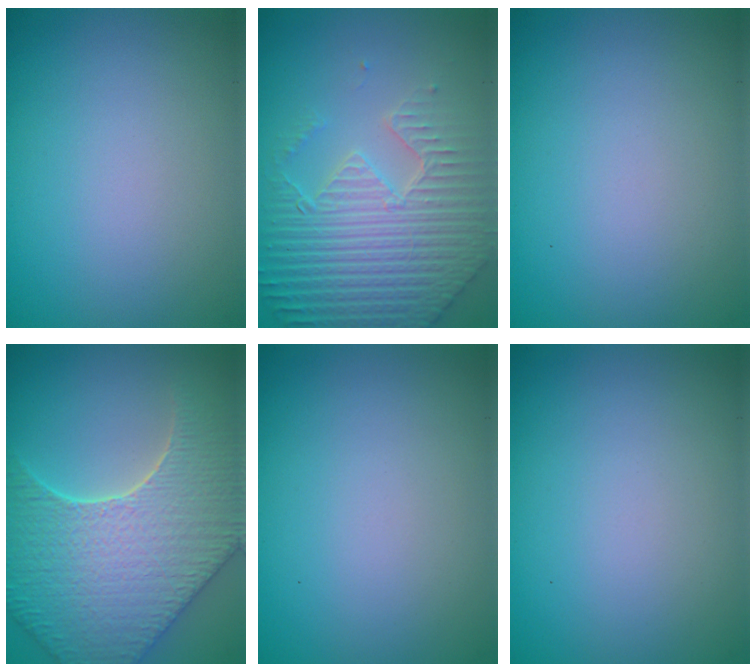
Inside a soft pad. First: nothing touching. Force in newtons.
{"total": 7.4, "press": 5.6, "slide": 4.8}
{"total": 0.0}
{"total": 7.9, "press": 6.8, "slide": 4.1}
{"total": 0.0}
{"total": 0.0}